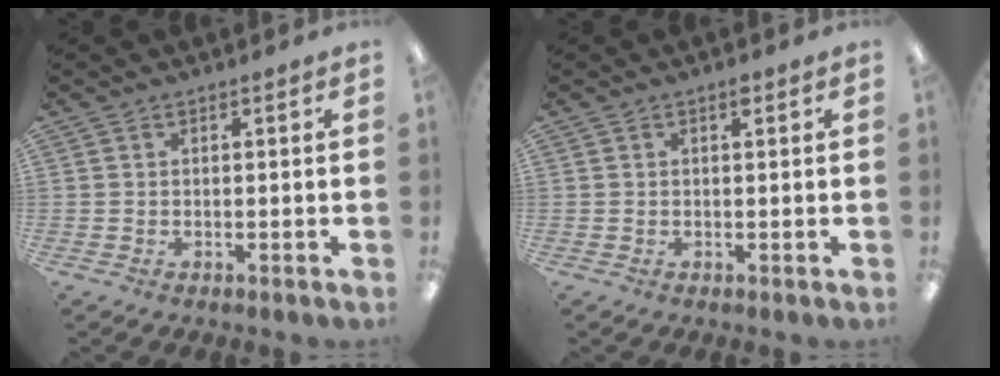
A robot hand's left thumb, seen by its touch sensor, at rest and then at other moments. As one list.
[{"total": 1.3, "force": [0.8, 0.4, 1.0], "torque": [-0.014, -0.002, 0.011]}]